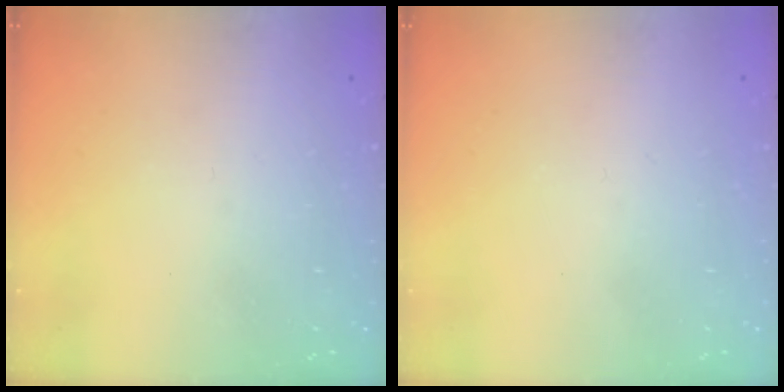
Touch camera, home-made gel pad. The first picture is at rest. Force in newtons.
{"total": 1.7, "press": 1.6, "slide": 0.1}